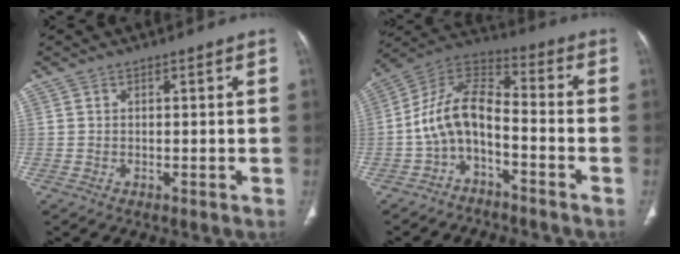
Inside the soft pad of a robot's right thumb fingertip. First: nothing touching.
{"total": 10.8, "force": [-4.2, 5.6, 8.2], "torque": [-0.150, 0.080, -0.092]}